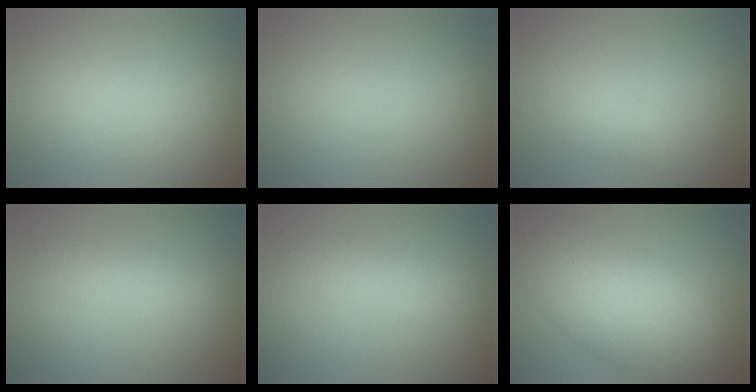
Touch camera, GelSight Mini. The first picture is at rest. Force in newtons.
{"total": 0.0}
{"total": 1.2, "press": 1.2, "slide": 0.0}
{"total": 2.2, "press": 2.2, "slide": 0.1}
{"total": 2.2, "press": 2.2, "slide": 0.1}
{"total": 10.3, "press": 10.2, "slide": 0.5}